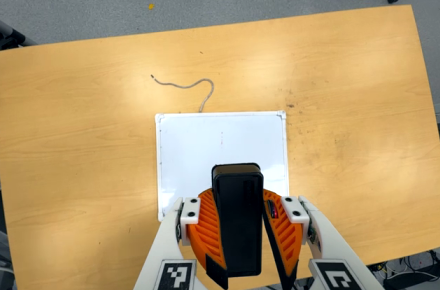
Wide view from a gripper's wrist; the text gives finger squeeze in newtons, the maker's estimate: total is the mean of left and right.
{"total": 11.0, "left": 10.6, "right": 11.5}